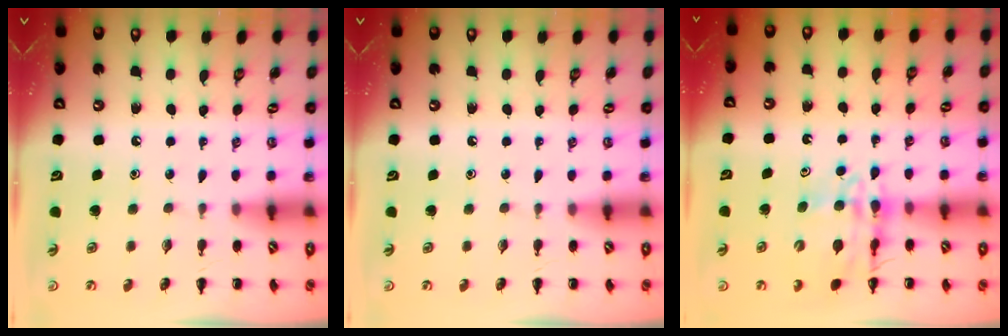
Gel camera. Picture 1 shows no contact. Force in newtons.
{"total": 0.0}
{"total": 12.1, "press": 11.7, "slide": 3.2}